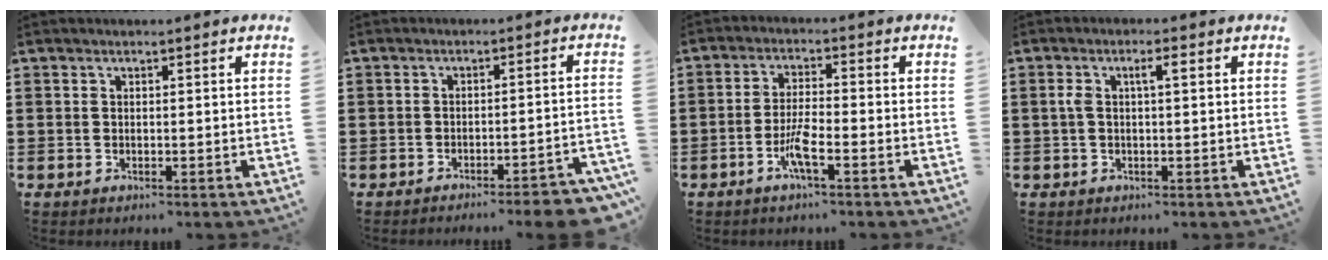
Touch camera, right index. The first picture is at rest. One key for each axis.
{"total": 3.8, "fx": -3.6, "fy": 0.0, "fz": 1.3, "tx": -0.023, "ty": -0.005, "tz": -0.071}
{"total": 4.6, "fx": -2.3, "fy": 0.4, "fz": 4.0, "tx": -0.095, "ty": -0.011, "tz": -0.051}
{"total": 2.8, "fx": 0.4, "fy": 0.7, "fz": 2.7, "tx": -0.060, "ty": 0.004, "tz": 0.002}